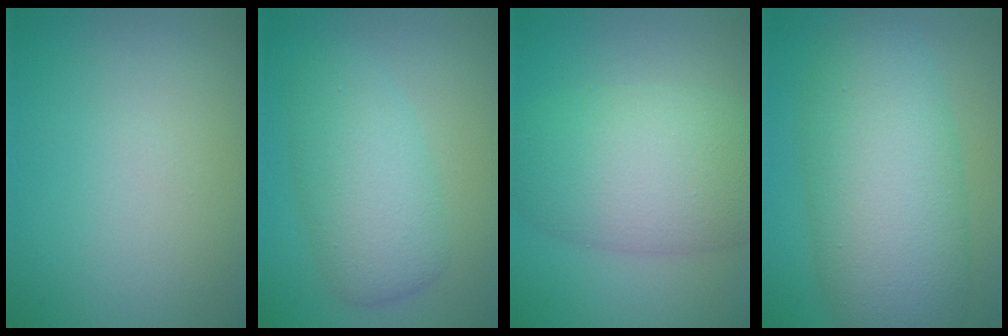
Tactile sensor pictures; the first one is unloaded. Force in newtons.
{"total": 5.0, "press": 5.0, "slide": 0.3}
{"total": 8.6, "press": 8.5, "slide": 0.7}
{"total": 10.1, "press": 10.1, "slide": 0.2}